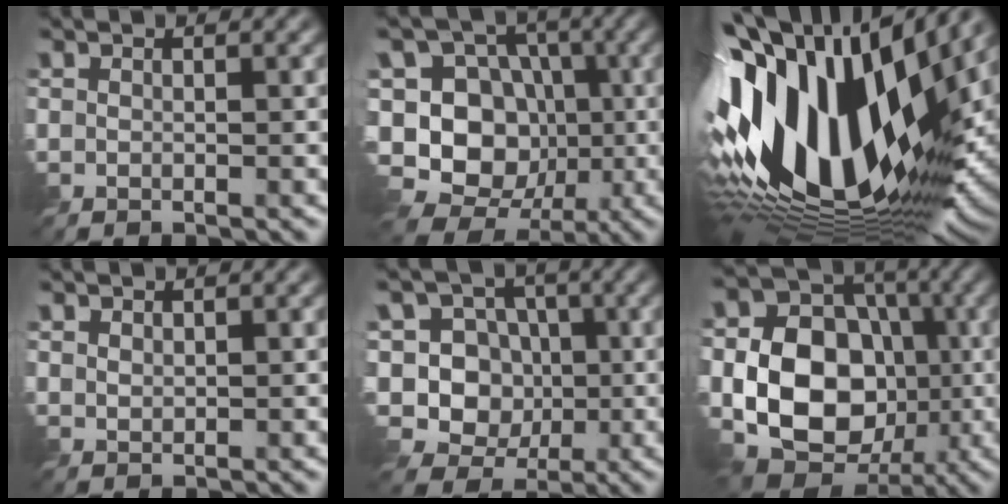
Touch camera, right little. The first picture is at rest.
{"total": 15.3, "force": [-2.8, 13.5, 6.7], "torque": [-0.171, 0.039, -0.060]}
{"total": 19.6, "force": [2.2, 10.1, 16.7], "torque": [-0.319, 0.013, 0.017]}
{"total": 0.9, "force": [0.8, 0.4, 0.3], "torque": [-0.006, 0.002, 0.016]}
{"total": 11.0, "force": [-0.3, 10.0, 4.4], "torque": [-0.121, 0.046, -0.037]}
{"total": 12.7, "force": [-2.2, 9.8, 7.8], "torque": [-0.122, -0.006, -0.056]}